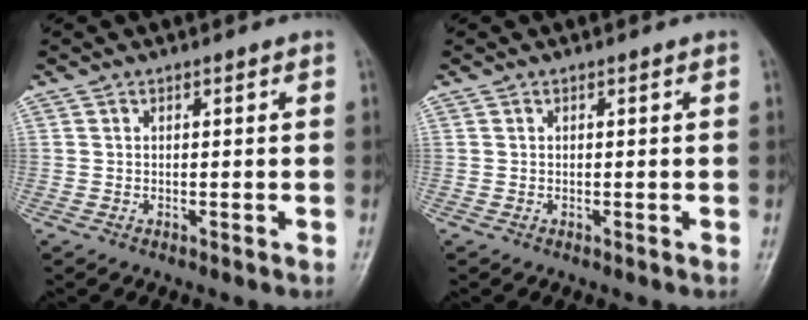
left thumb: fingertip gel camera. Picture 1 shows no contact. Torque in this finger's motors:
{"motor_torque": [0.00, 0.00, -0.02, 0.00, 0.00]}